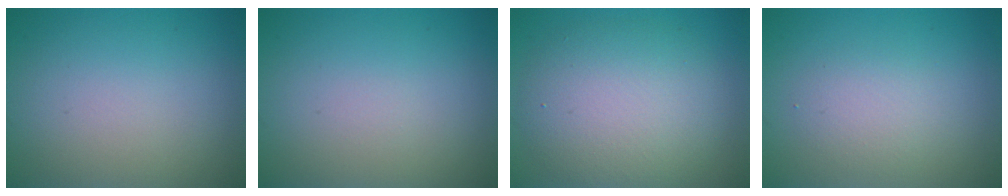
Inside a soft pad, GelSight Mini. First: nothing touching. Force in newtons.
{"total": 0.0}
{"total": 7.1, "press": 7.1, "slide": 0.6}
{"total": 2.1, "press": 2.1, "slide": 0.1}